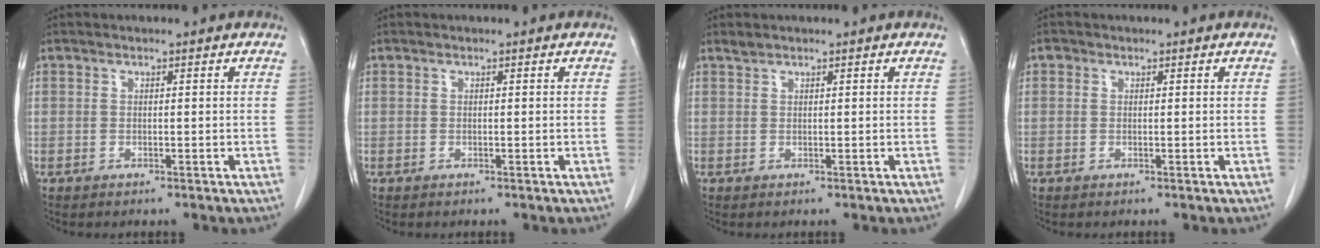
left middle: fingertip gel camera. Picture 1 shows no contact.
{"total": 0.0}
{"total": 0.7, "force": [0.7, 0.0, 0.0], "torque": [-0.007, 0.002, 0.015]}
{"total": 0.5, "force": [0.2, 0.5, 0.1], "torque": [0.003, 0.002, 0.001]}